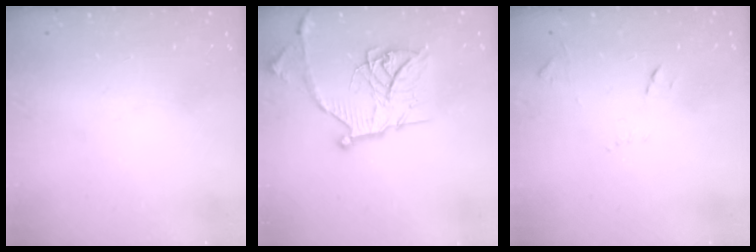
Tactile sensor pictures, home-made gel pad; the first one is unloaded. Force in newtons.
{"total": 19.1, "press": 19.0, "slide": 1.7}
{"total": 7.8, "press": 7.8, "slide": 0.6}